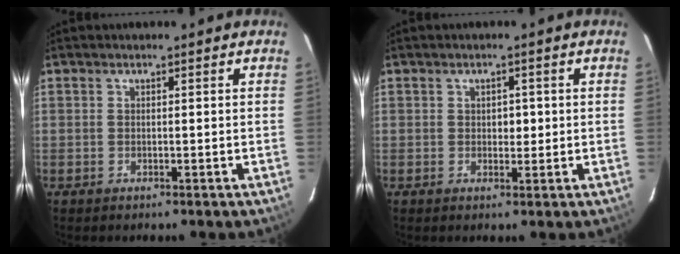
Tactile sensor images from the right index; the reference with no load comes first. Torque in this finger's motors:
{"motor_torque": [0.21, -0.04, 0.21, 0.03]}